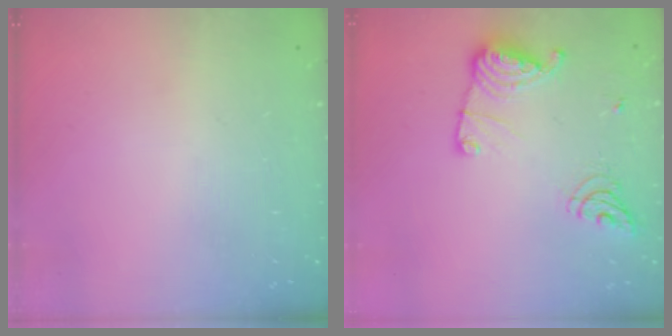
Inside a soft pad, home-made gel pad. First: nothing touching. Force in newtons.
{"total": 13.2, "press": 13.2, "slide": 1.2}